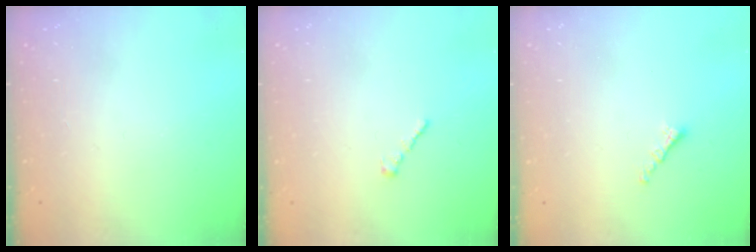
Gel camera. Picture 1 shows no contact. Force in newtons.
{"total": 1.4, "press": 1.3, "slide": 0.5}
{"total": 1.3, "press": 1.2, "slide": 0.5}